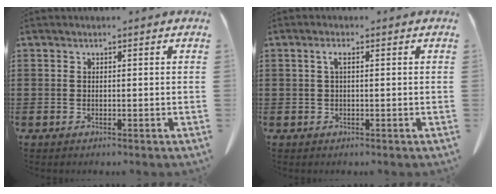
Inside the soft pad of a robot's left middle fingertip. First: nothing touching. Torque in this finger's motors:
{"motor_torque": [-0.06, 0.09, -0.03, -0.01]}